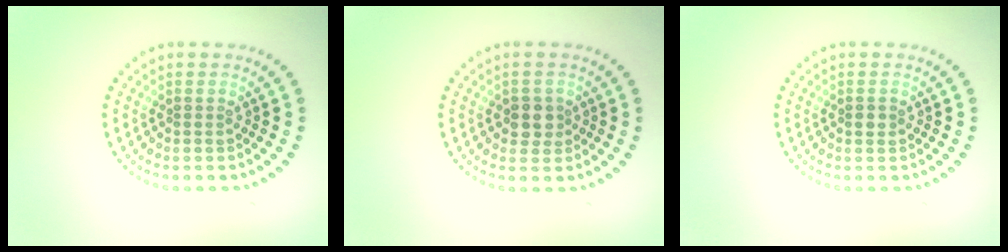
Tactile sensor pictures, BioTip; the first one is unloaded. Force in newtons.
{"total": 2.0, "press": 1.9, "slide": 0.7}
{"total": 1.0, "press": 1.0, "slide": 0.2}